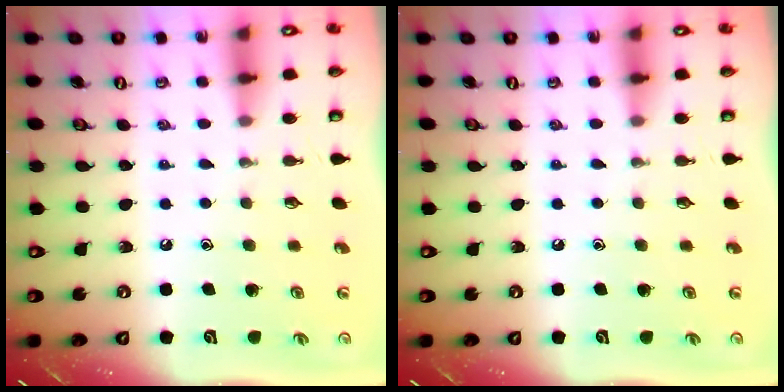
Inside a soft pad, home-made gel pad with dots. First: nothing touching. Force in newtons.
{"total": 0.0}